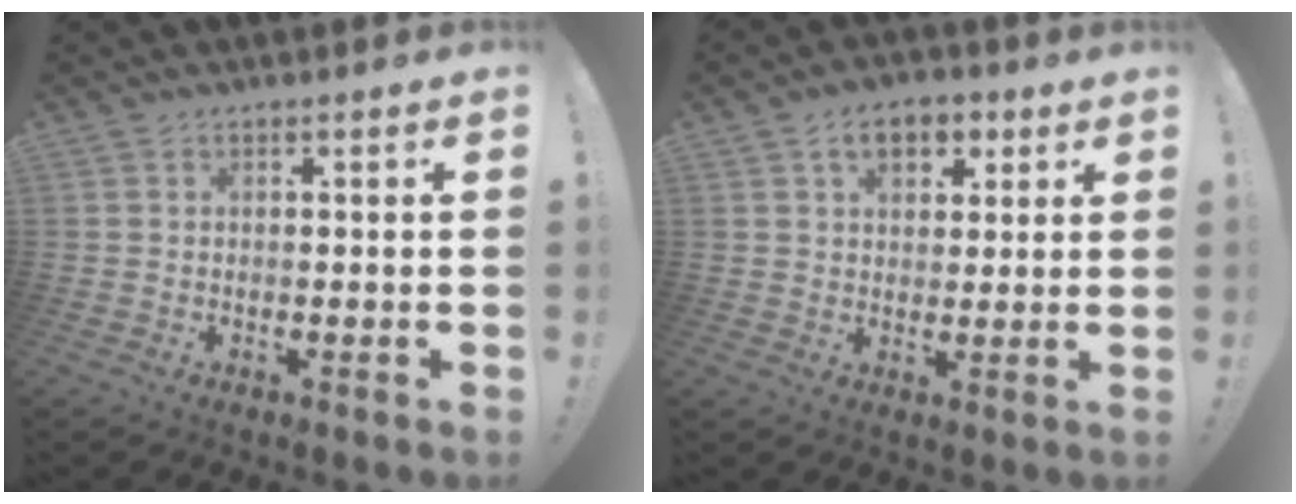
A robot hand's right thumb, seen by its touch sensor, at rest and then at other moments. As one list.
[{"total": 8.0, "force": [3.6, 5.3, 4.8], "torque": [-0.059, -0.005, 0.064]}]